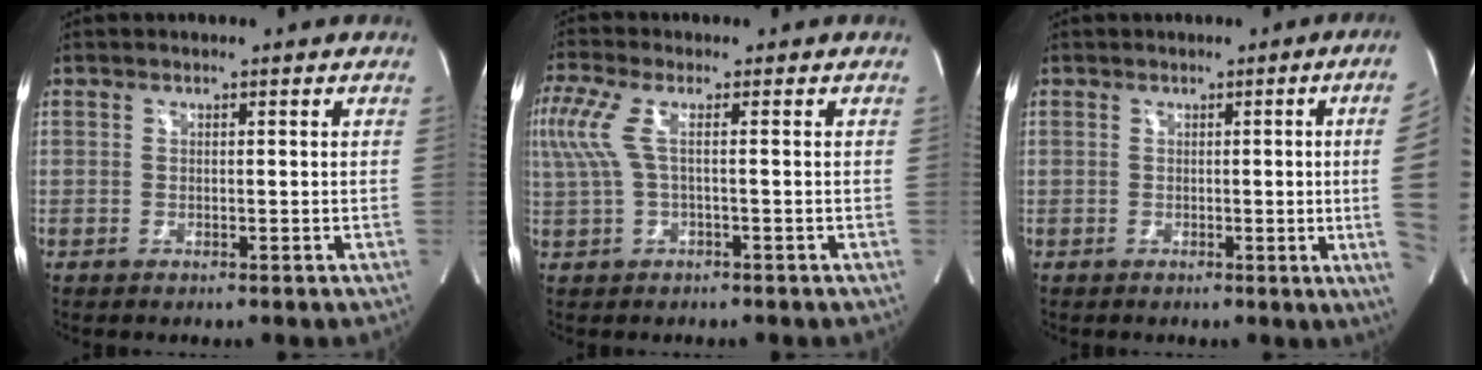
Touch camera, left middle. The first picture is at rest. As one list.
[{"total": 5.1, "force": [0.8, 1.1, 4.9], "torque": [-0.141, 0.025, 0.019]}, {"total": 9.5, "force": [-0.1, -3.4, 8.8], "torque": [-0.075, -0.015, -0.006]}]